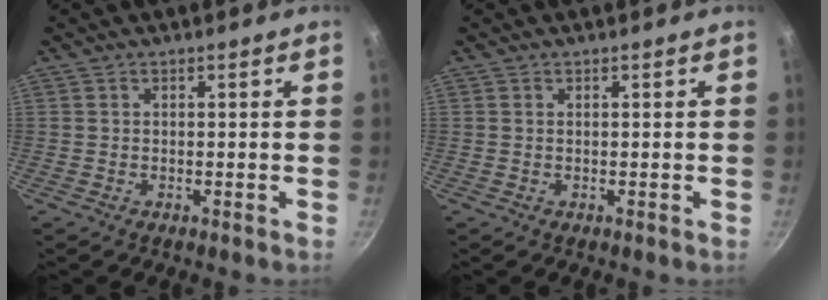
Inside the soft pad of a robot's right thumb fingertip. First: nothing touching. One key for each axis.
{"total": 0.0}